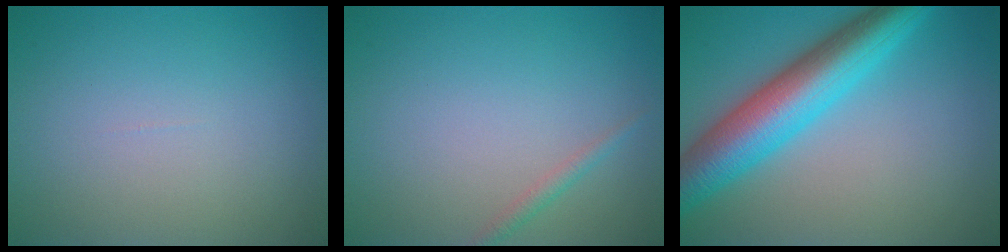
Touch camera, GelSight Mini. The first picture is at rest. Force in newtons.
{"total": 1.0, "press": 1.0, "slide": 0.0}
{"total": 8.5, "press": 8.5, "slide": 0.2}